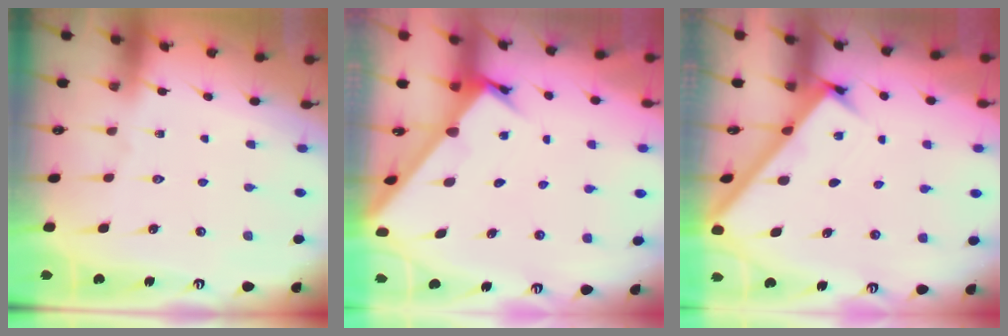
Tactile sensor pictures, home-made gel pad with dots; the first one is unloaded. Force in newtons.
{"total": 2.6, "press": 2.6, "slide": 0.3}
{"total": 2.6, "press": 2.6, "slide": 0.3}